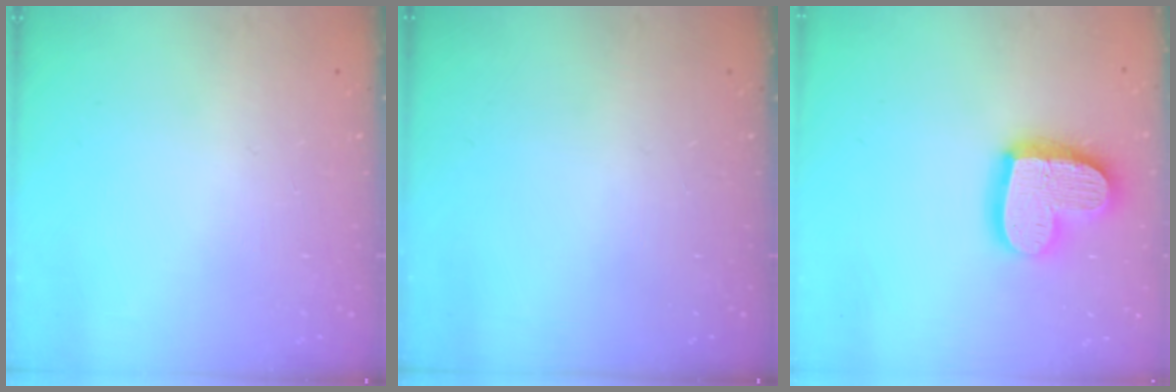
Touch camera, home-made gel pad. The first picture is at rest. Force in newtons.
{"total": 0.0}
{"total": 18.9, "press": 18.8, "slide": 1.7}